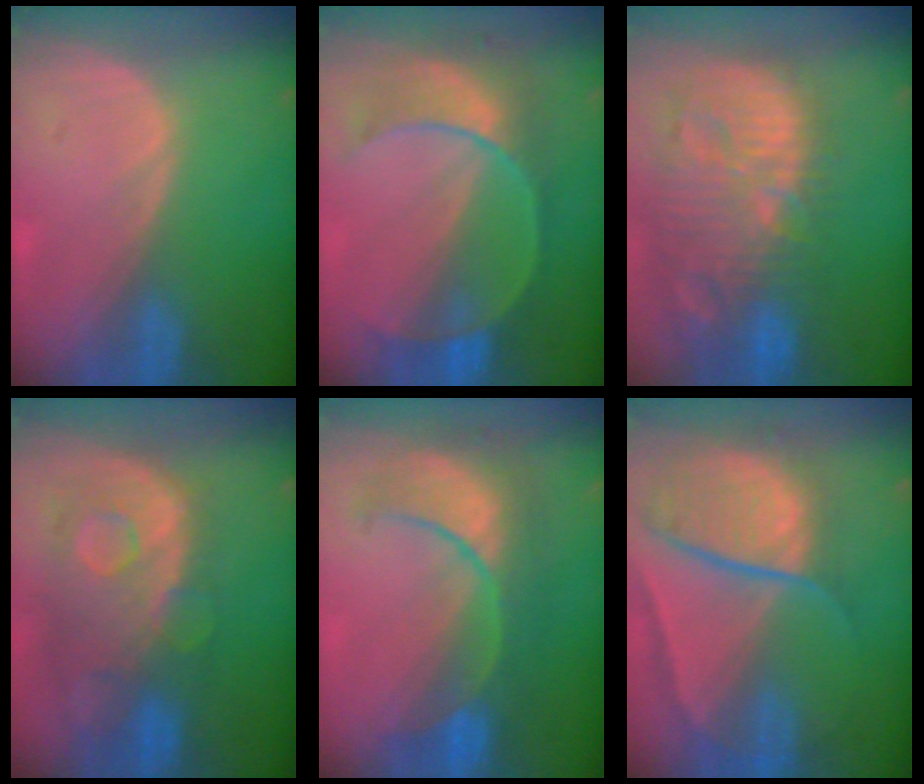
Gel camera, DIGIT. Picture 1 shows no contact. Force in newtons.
{"total": 8.4, "press": 8.2, "slide": 2.1}
{"total": 14.5, "press": 12.5, "slide": 7.2}
{"total": 11.2, "press": 9.8, "slide": 5.5}
{"total": 9.1, "press": 9.1, "slide": 0.7}
{"total": 10.7, "press": 8.9, "slide": 5.9}